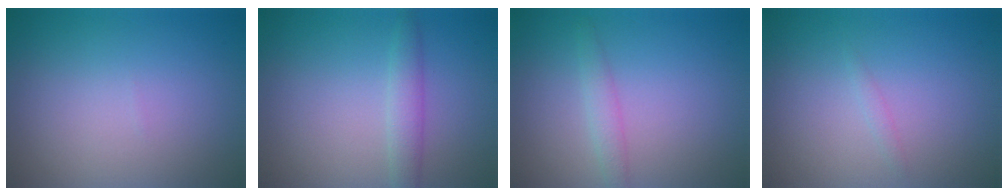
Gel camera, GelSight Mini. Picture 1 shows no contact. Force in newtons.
{"total": 2.1, "press": 2.1, "slide": 0.1}
{"total": 1.5, "press": 1.5, "slide": 0.1}
{"total": 0.6, "press": 0.6, "slide": 0.0}